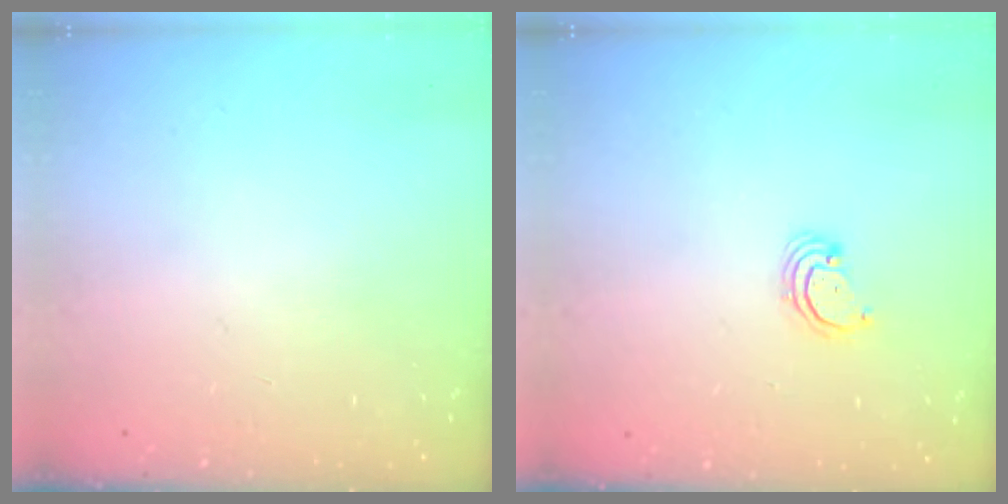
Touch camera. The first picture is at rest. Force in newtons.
{"total": 2.3, "press": 2.3, "slide": 0.2}